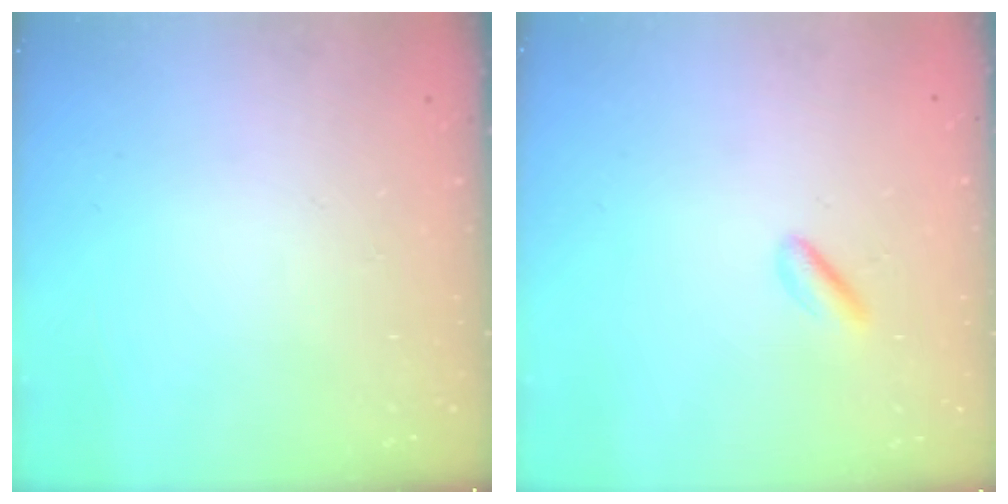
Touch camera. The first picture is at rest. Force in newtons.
{"total": 2.4, "press": 2.3, "slide": 0.6}